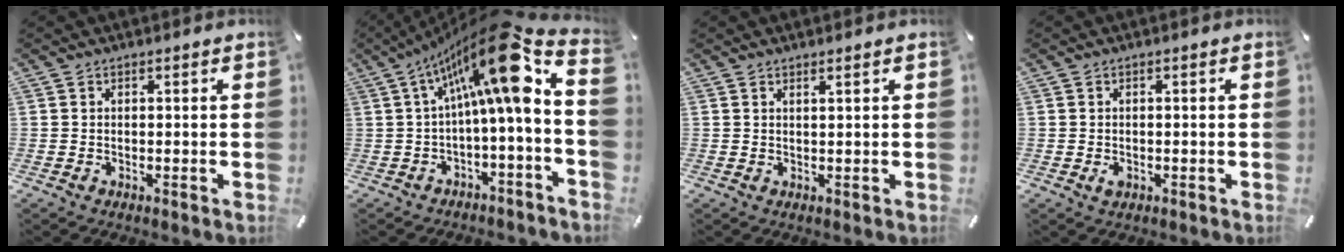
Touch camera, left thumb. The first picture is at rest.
{"total": 18.7, "force": [6.6, 3.4, 17.2], "torque": [-0.277, -0.055, 0.100]}
{"total": 1.0, "force": [0.8, -0.1, 0.6], "torque": [-0.011, -0.003, 0.014]}
{"total": 1.7, "force": [-0.5, 1.2, 1.1], "torque": [-0.021, 0.002, -0.009]}